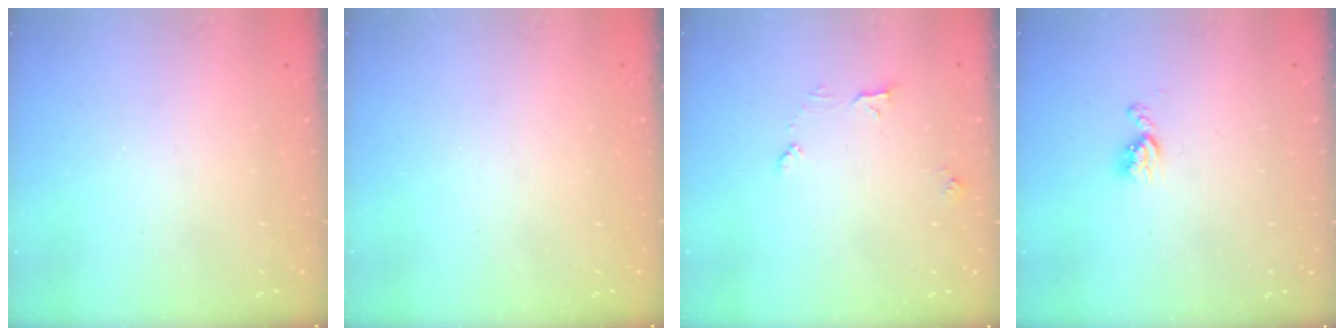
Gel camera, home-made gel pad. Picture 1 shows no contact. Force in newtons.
{"total": 0.0}
{"total": 4.7, "press": 4.7, "slide": 0.5}
{"total": 5.2, "press": 5.2, "slide": 0.8}